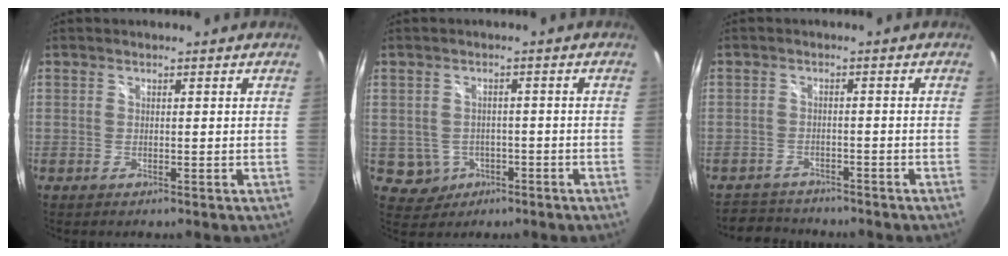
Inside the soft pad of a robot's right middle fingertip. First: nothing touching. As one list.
[{"total": 3.9, "force": [-1.3, 3.6, 0.8], "torque": [-0.027, 0.007, -0.010]}, {"total": 4.3, "force": [-4.0, 1.7, -0.2], "torque": [-0.011, 0.015, -0.069]}]